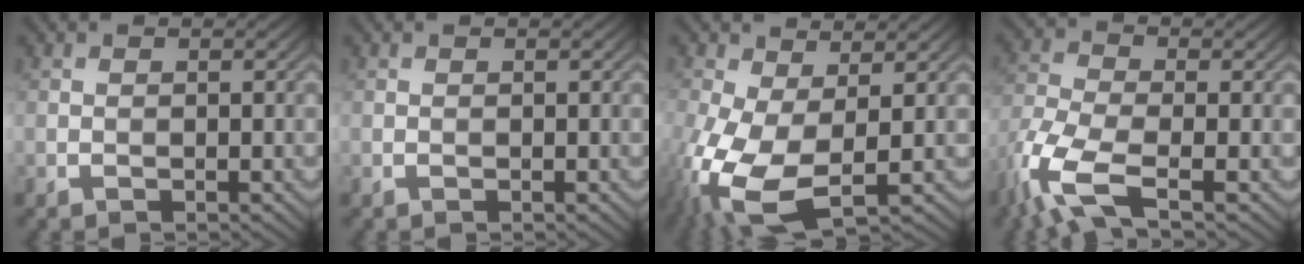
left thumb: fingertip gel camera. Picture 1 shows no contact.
{"total": 0.0}
{"total": 11.3, "force": [-2.8, 5.9, 9.3], "torque": [-0.249, -0.028, -0.047]}
{"total": 9.4, "force": [-5.4, 3.4, 6.9], "torque": [-0.166, -0.017, -0.120]}